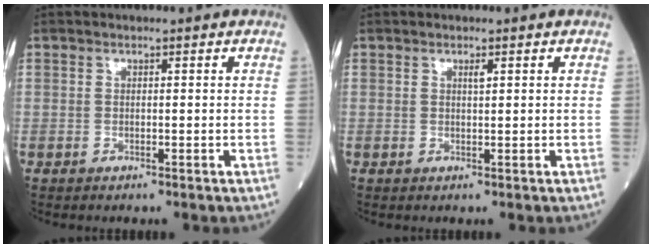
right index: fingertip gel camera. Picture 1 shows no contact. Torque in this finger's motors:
{"motor_torque": [0.13, 0.11, 0.00, 0.01]}